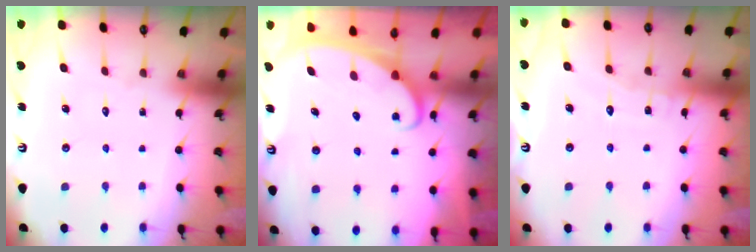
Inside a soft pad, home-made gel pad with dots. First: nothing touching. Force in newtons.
{"total": 2.5, "press": 2.5, "slide": 0.4}
{"total": 6.0, "press": 6.0, "slide": 0.2}